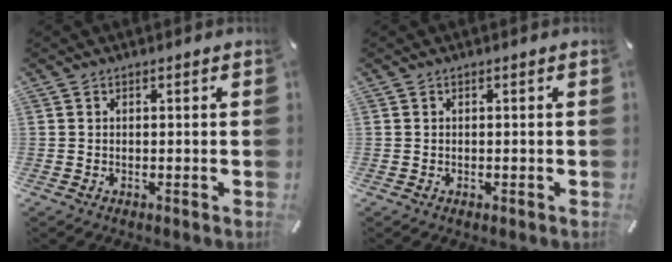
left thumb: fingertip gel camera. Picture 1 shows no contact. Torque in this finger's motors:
{"motor_torque": [-0.05, -0.11, -0.10, -0.24, 0.00]}